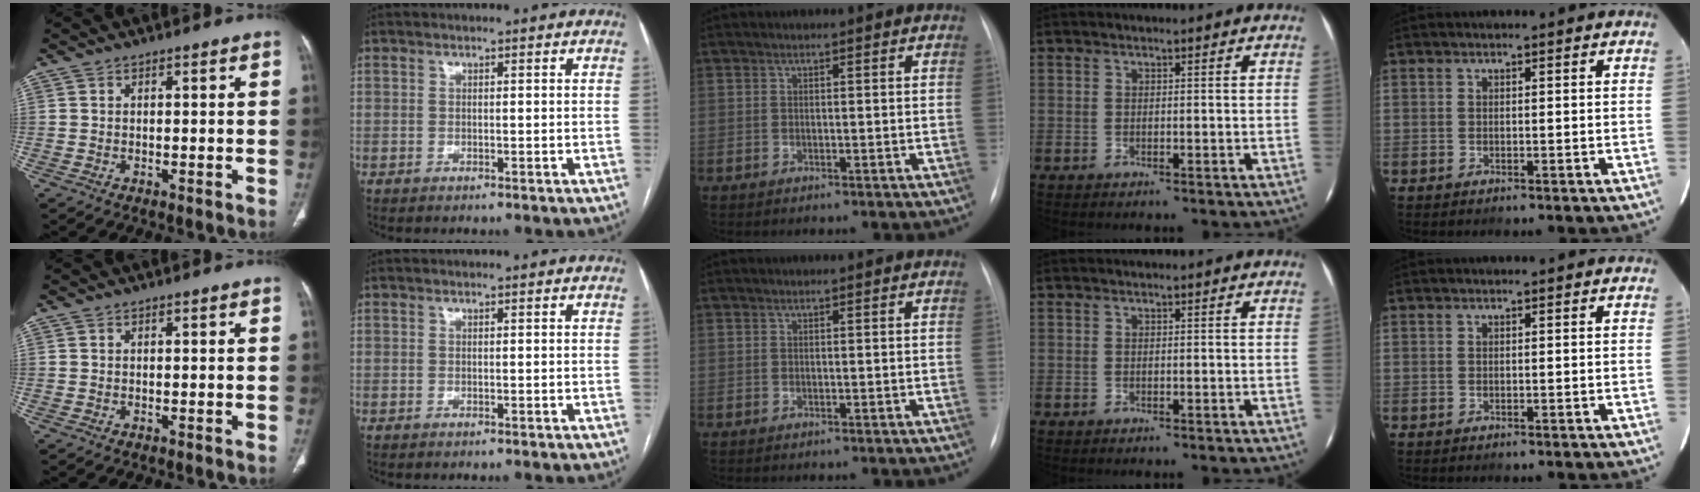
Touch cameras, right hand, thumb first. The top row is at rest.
{}